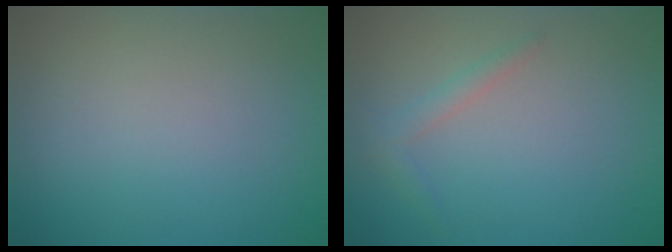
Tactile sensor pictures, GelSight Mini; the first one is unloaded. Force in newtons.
{"total": 1.3, "press": 1.3, "slide": 0.0}